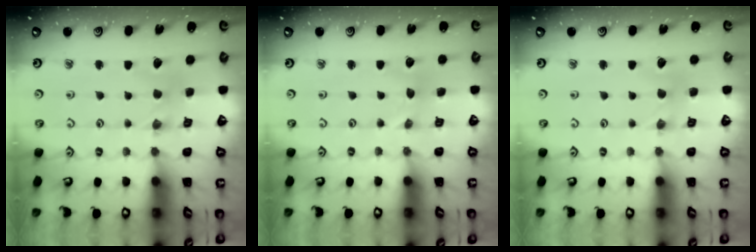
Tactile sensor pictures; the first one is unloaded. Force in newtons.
{"total": 0.7, "press": 0.7, "slide": 0.1}
{"total": 0.8, "press": 0.8, "slide": 0.1}